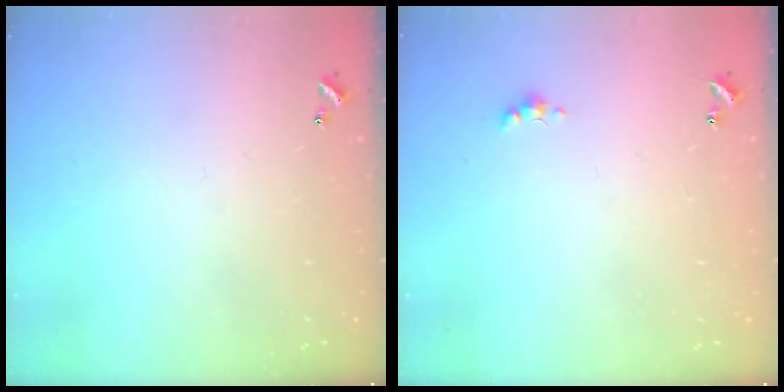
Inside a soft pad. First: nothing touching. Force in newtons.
{"total": 1.4, "press": 1.3, "slide": 0.4}